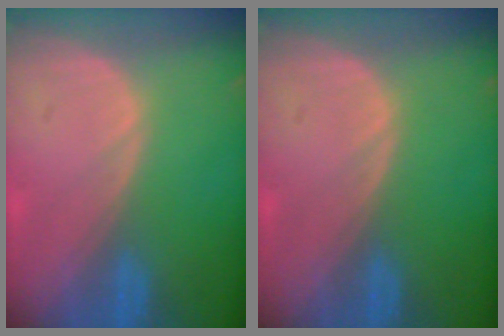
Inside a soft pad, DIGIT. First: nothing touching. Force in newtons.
{"total": 0.0}